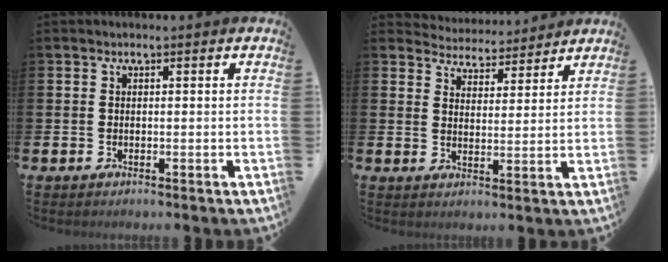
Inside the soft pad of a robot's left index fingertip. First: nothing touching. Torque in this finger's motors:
{"motor_torque": [0.33, -0.44, -0.25, -0.07]}